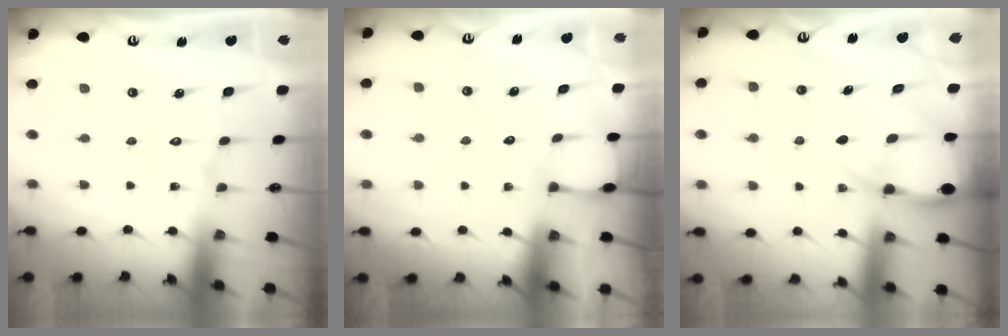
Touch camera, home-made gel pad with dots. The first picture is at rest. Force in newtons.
{"total": 1.0, "press": 0.9, "slide": 0.1}
{"total": 5.8, "press": 5.8, "slide": 0.6}